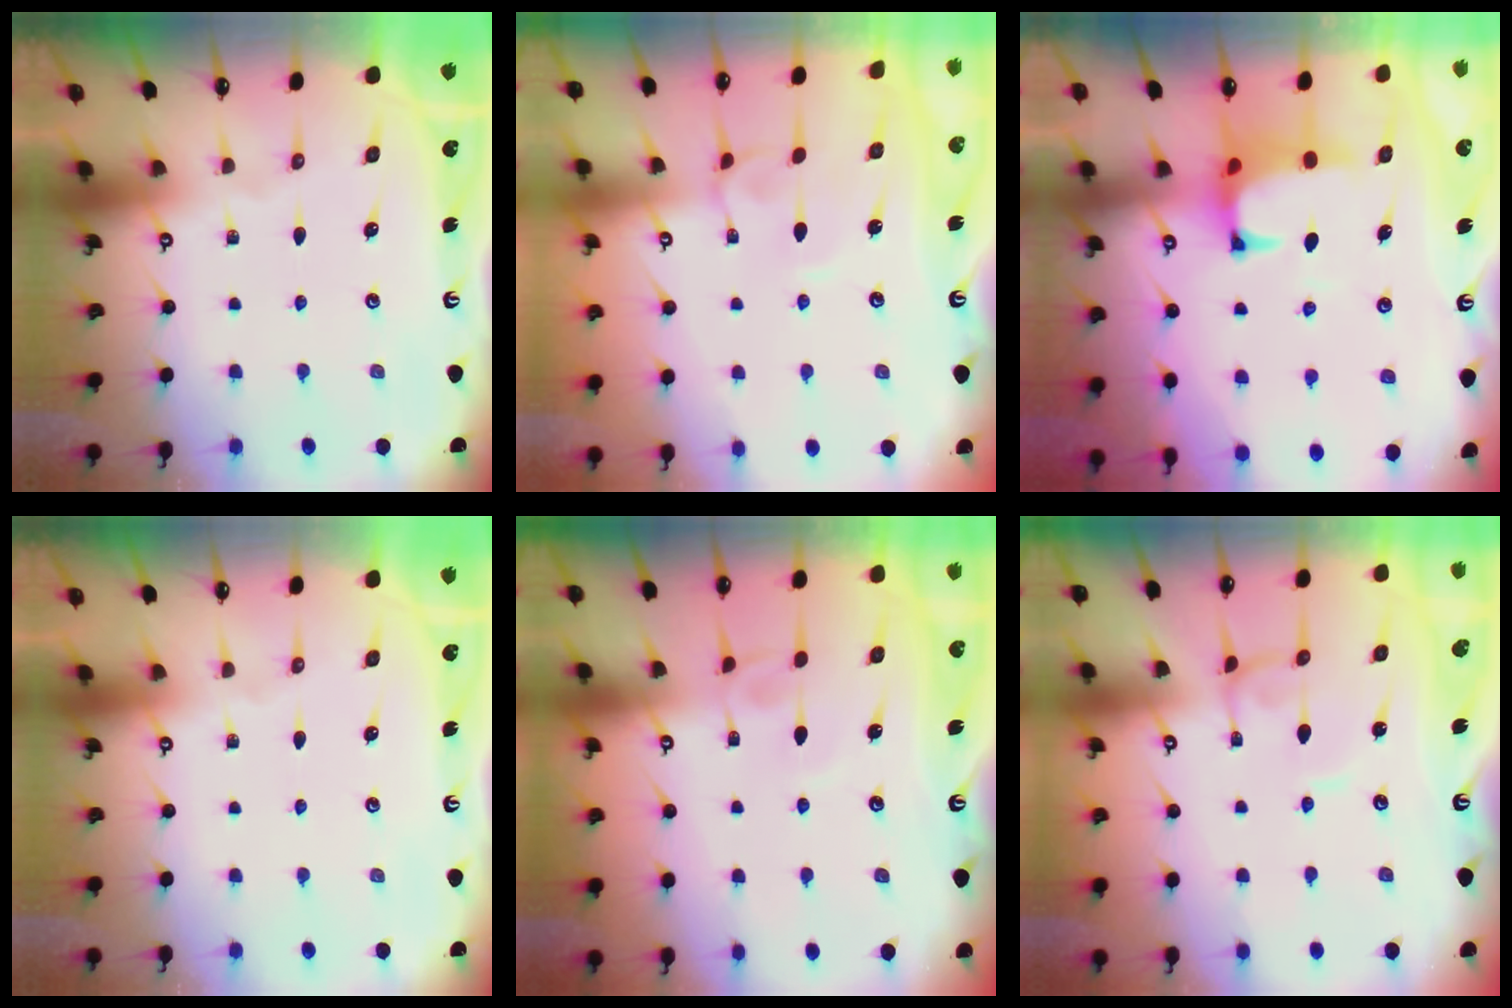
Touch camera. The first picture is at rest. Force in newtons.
{"total": 4.1, "press": 4.1, "slide": 0.1}
{"total": 1.0, "press": 0.5, "slide": 0.9}
{"total": 0.0}
{"total": 3.9, "press": 3.9, "slide": 0.1}
{"total": 2.2, "press": 2.2, "slide": 0.1}